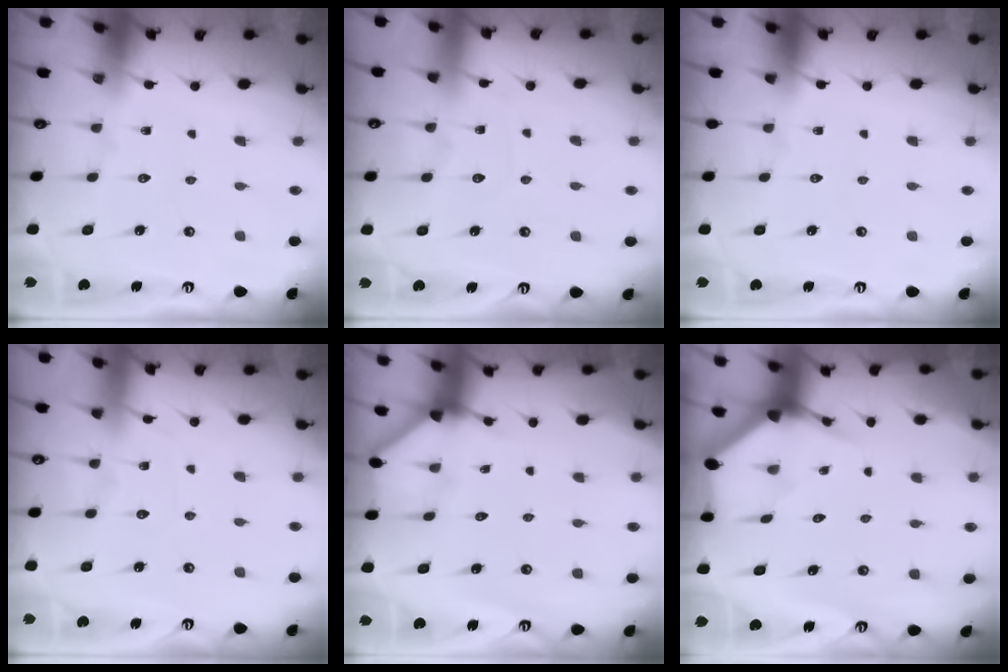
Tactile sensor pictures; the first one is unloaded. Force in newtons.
{"total": 2.7, "press": 2.7, "slide": 0.3}
{"total": 0.0}
{"total": 3.3, "press": 3.3, "slide": 0.4}
{"total": 3.6, "press": 3.6, "slide": 0.4}
{"total": 3.4, "press": 3.4, "slide": 0.1}